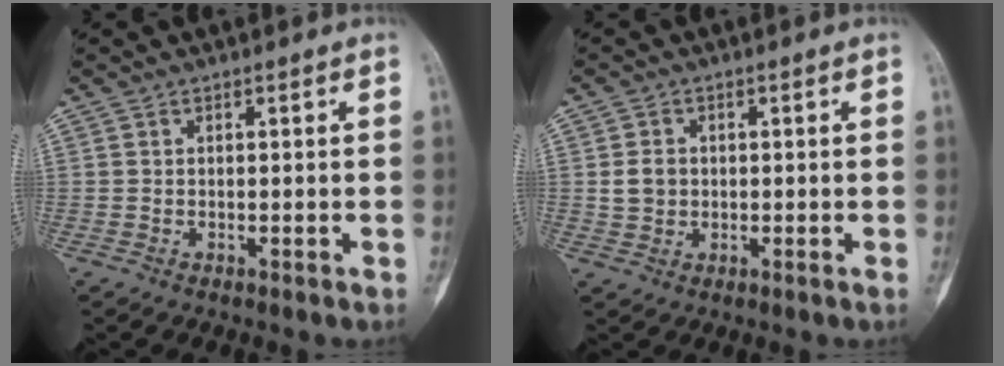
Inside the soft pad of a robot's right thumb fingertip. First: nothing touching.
{"total": 3.4, "force": [0.1, 2.8, 2.0], "torque": [-0.031, 0.005, 0.004]}